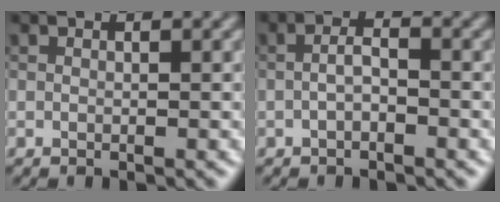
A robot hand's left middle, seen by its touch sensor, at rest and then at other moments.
{"total": 1.5, "force": [-0.6, 0.6, 1.2], "torque": [-0.027, 0.008, -0.016]}